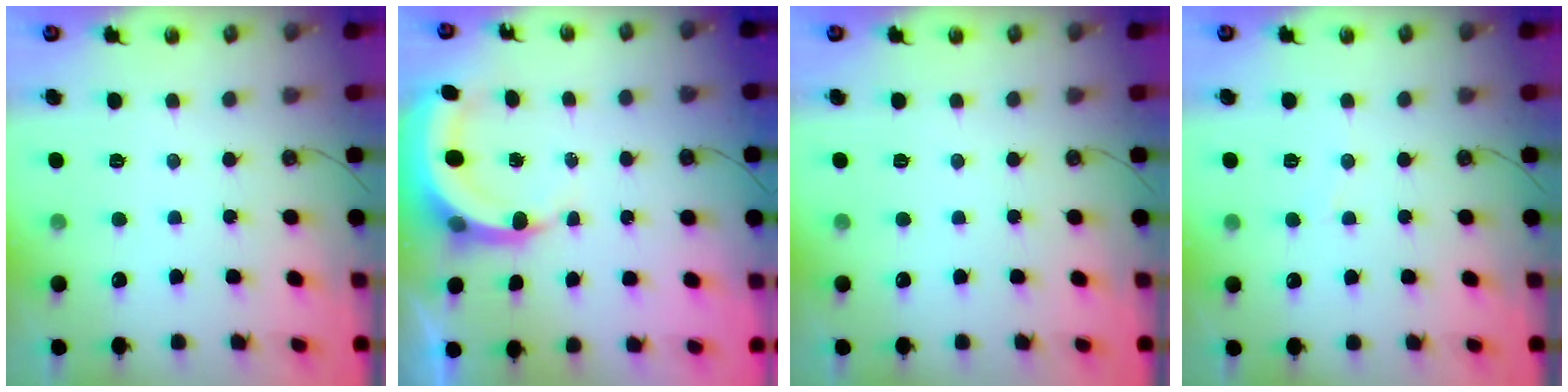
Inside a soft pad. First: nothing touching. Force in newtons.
{"total": 5.5, "press": 5.5, "slide": 0.9}
{"total": 0.0}
{"total": 3.0, "press": 3.0, "slide": 0.3}